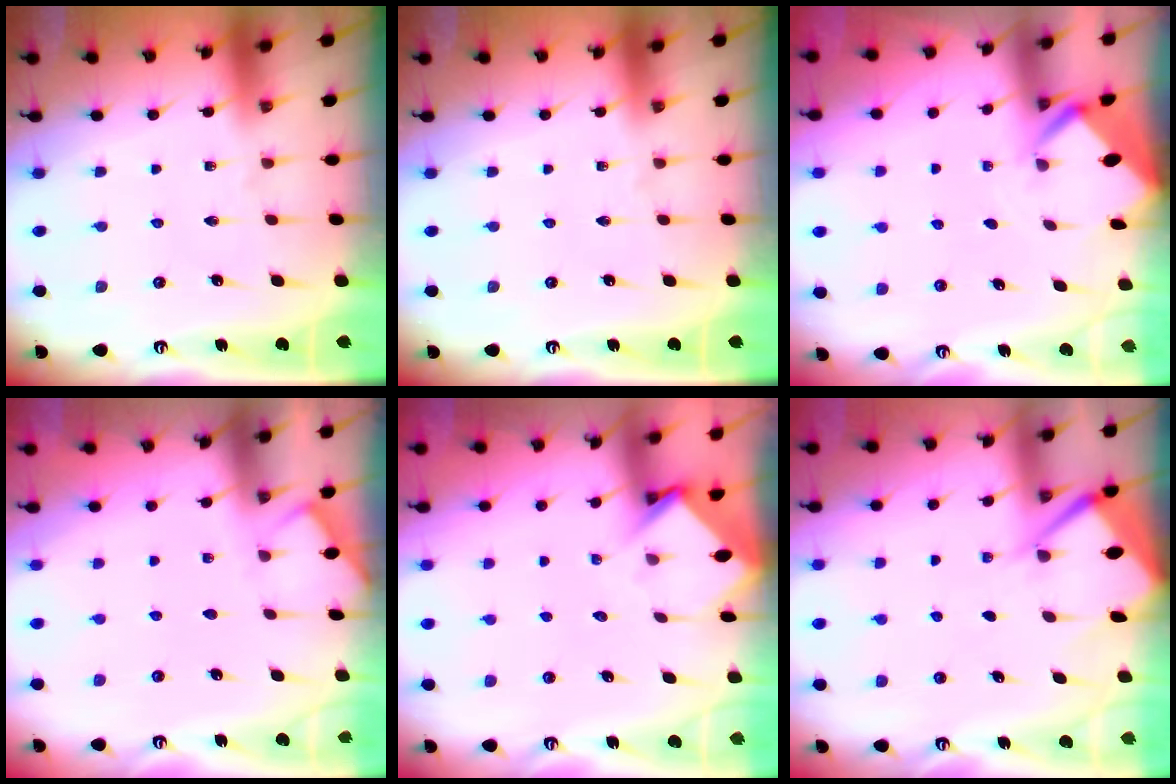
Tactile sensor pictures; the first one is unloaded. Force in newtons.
{"total": 0.0}
{"total": 2.9, "press": 2.9, "slide": 0.3}
{"total": 3.0, "press": 2.9, "slide": 0.5}
{"total": 3.6, "press": 3.5, "slide": 0.3}
{"total": 5.5, "press": 5.5, "slide": 0.7}